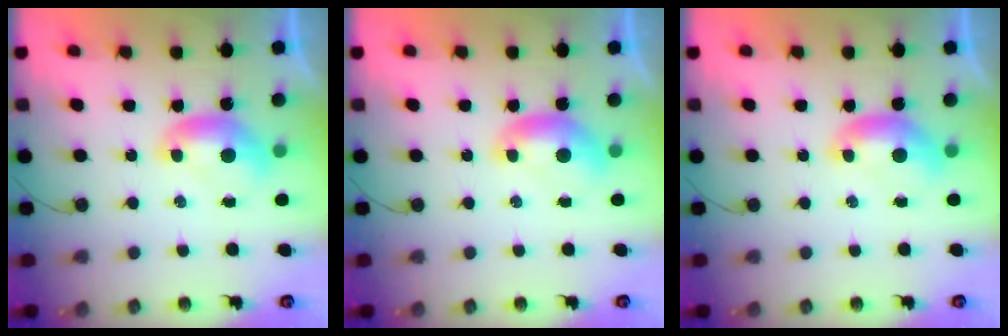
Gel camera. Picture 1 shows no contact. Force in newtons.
{"total": 0.0}
{"total": 0.0}